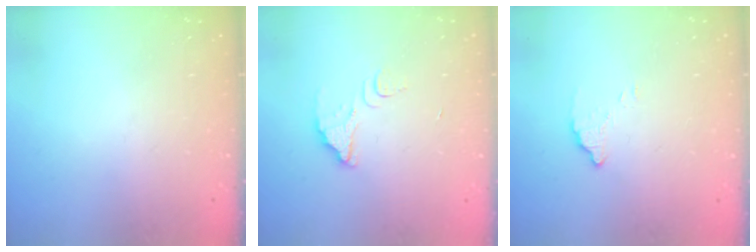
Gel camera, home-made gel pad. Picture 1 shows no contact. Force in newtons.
{"total": 4.2, "press": 4.2, "slide": 0.3}
{"total": 3.0, "press": 3.0, "slide": 0.1}